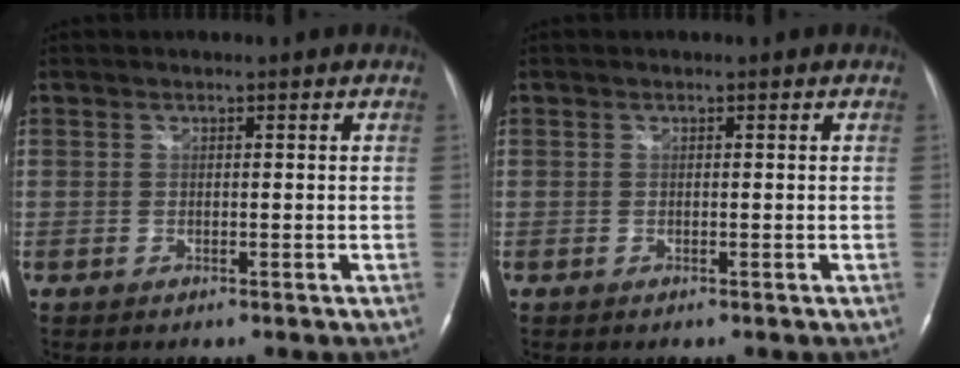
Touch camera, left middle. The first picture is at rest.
{"total": 0.0}